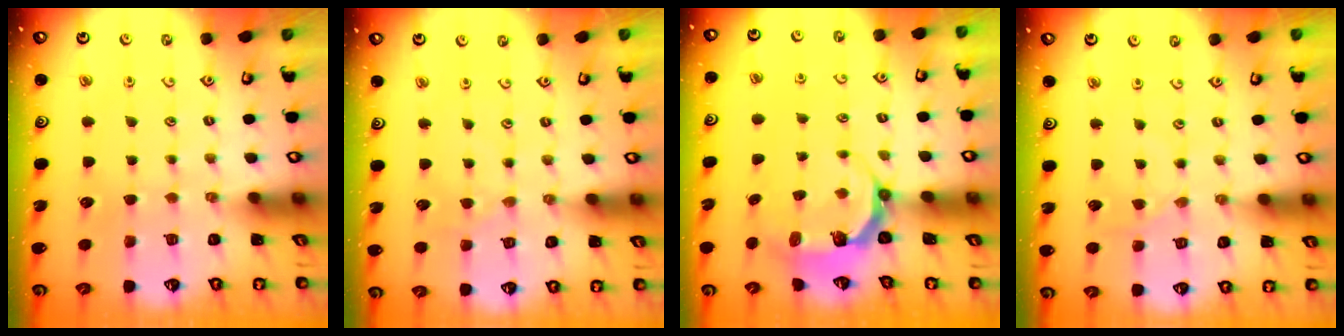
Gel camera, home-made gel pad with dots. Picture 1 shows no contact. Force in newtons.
{"total": 0.0}
{"total": 6.2, "press": 5.0, "slide": 3.6}
{"total": 0.6, "press": 0.5, "slide": 0.2}